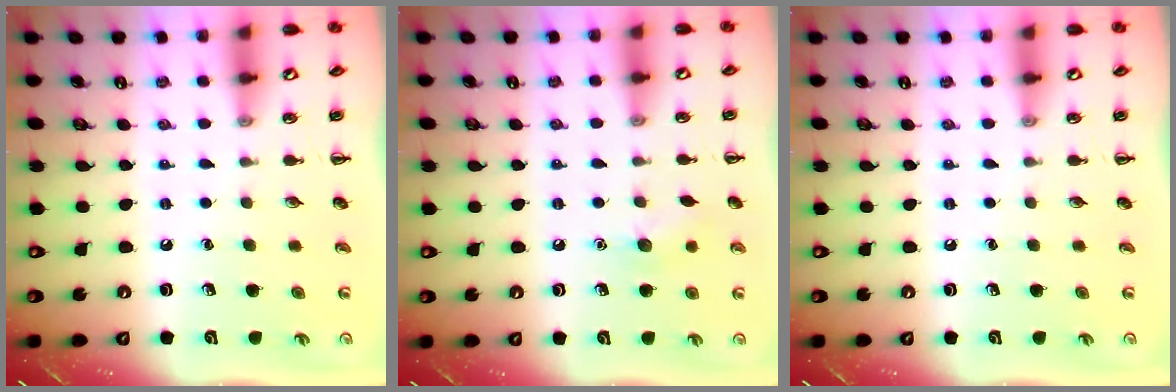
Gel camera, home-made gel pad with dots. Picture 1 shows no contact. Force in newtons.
{"total": 7.4, "press": 7.2, "slide": 1.7}
{"total": 0.0}